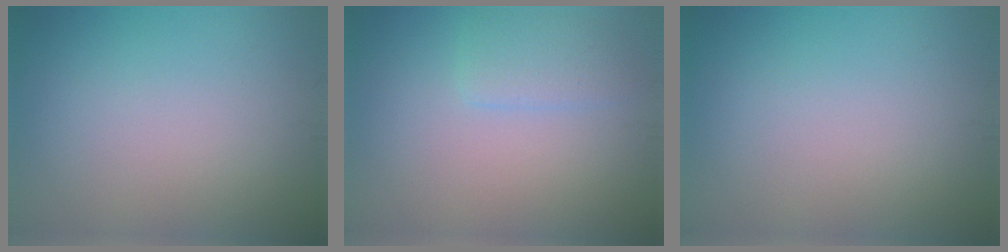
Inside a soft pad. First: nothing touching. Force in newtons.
{"total": 2.1, "press": 2.1, "slide": 0.2}
{"total": 0.0}